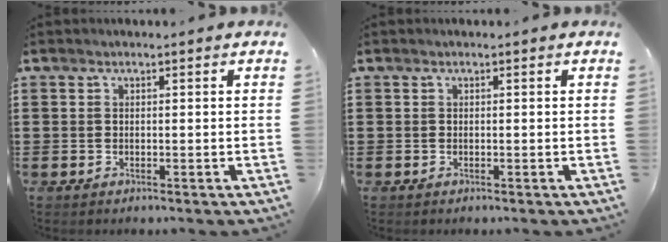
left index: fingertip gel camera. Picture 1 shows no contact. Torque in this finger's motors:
{"motor_torque": [-0.03, -0.03, 0.00, 0.00]}